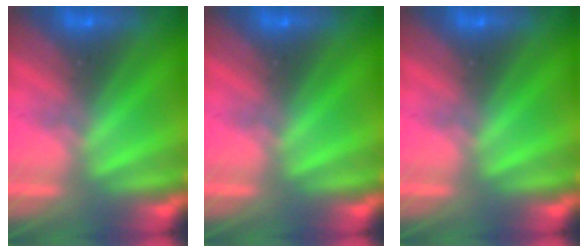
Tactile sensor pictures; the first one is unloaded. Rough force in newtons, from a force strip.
{"total": 0.0}
{"total": 0.0}